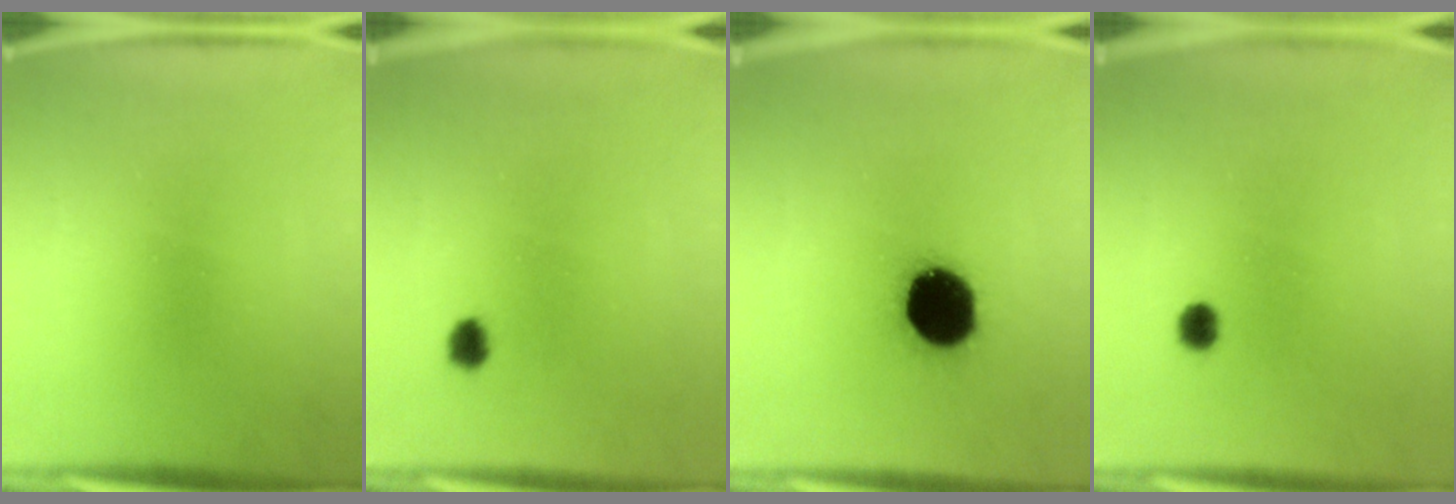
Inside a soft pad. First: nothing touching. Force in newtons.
{"total": 2.1}
{"total": 17.4}
{"total": 1.9}